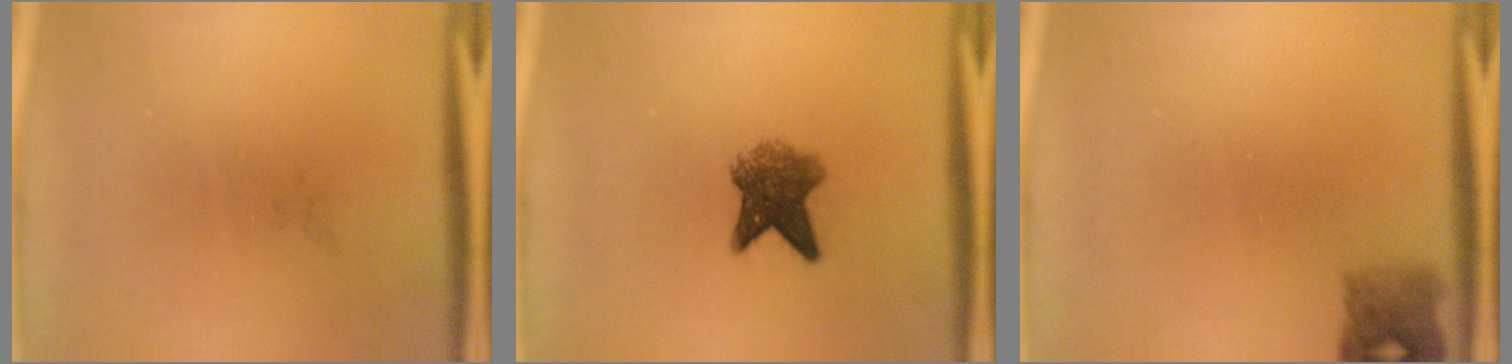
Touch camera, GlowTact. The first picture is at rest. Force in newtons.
{"total": 5.9}
{"total": 2.7}